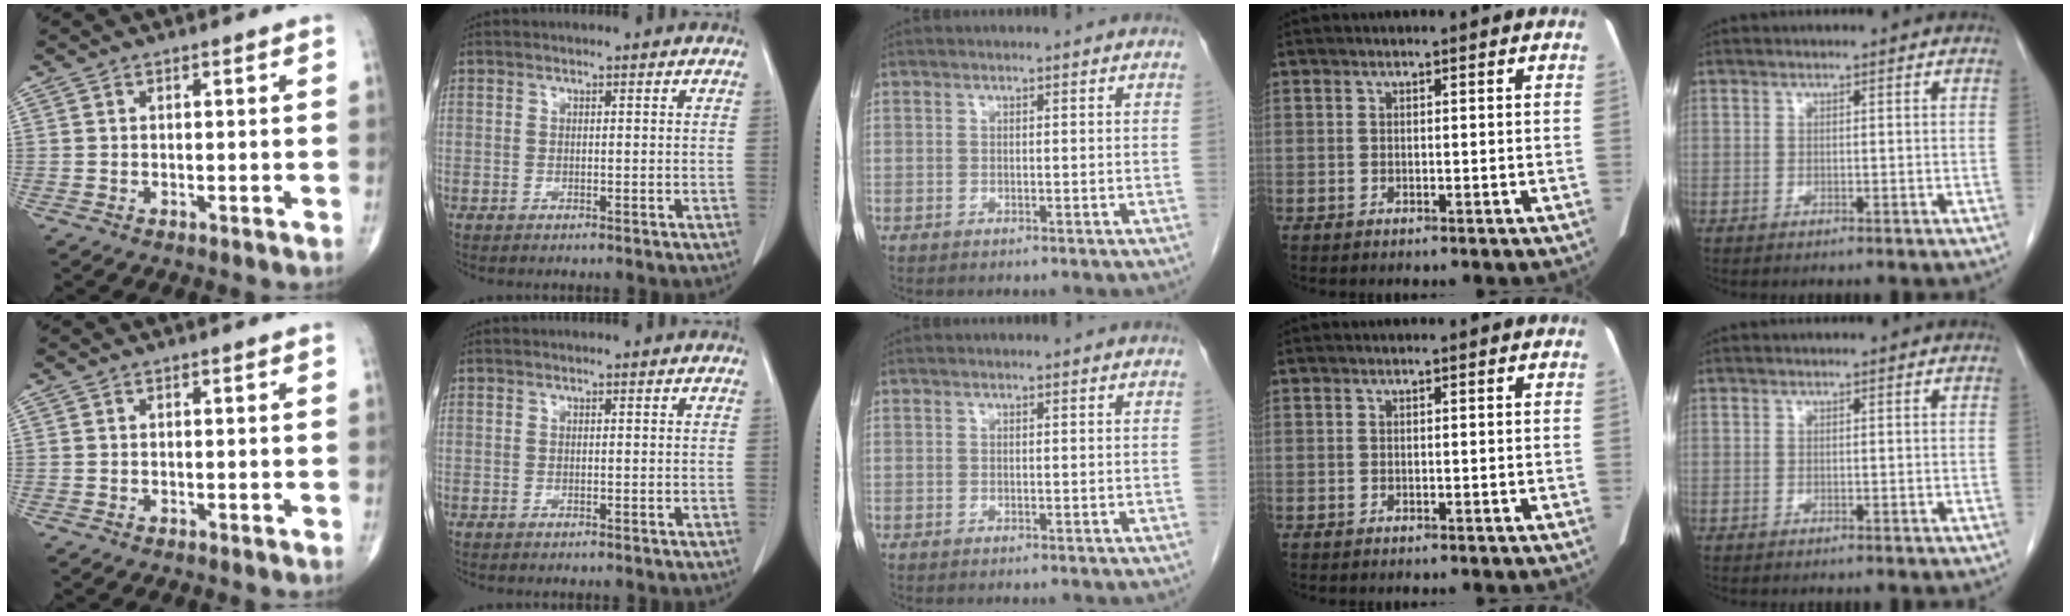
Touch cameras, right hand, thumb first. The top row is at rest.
{}